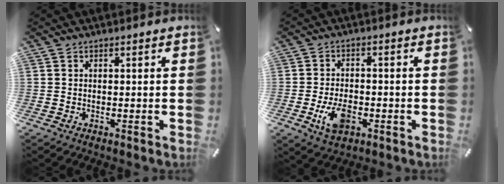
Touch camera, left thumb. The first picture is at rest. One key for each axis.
{"total": 7.6, "fx": -2.7, "fy": 4.6, "fz": 5.5, "tx": -0.111, "ty": 0.004, "tz": -0.049}